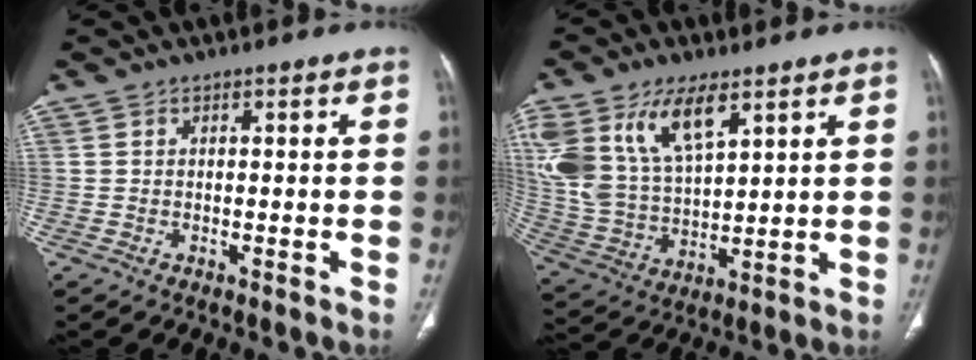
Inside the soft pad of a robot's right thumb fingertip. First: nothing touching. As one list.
[{"total": 18.1, "force": [8.9, 9.1, 12.9], "torque": [-0.257, -0.025, 0.183]}]